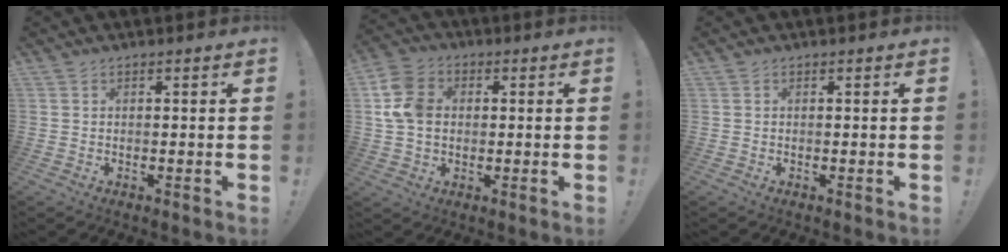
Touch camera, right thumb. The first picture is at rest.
{"total": 11.6, "force": [1.0, 8.9, 7.4], "torque": [-0.148, 0.012, 0.023]}
{"total": 0.0}